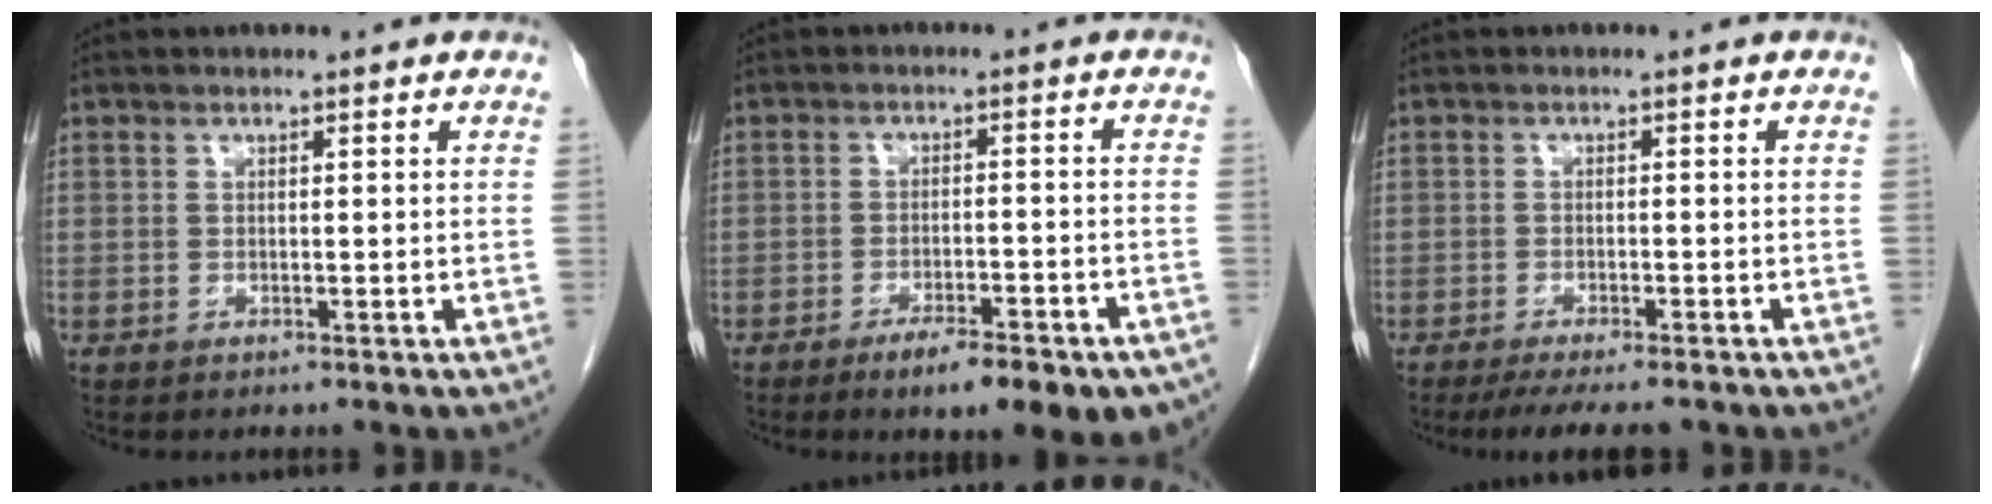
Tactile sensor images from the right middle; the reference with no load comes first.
{"total": 12.0, "force": [-8.5, 2.6, 8.1], "torque": [-0.072, -0.001, -0.116]}
{"total": 7.5, "force": [-6.3, 1.1, 3.9], "torque": [-0.051, -0.012, -0.094]}